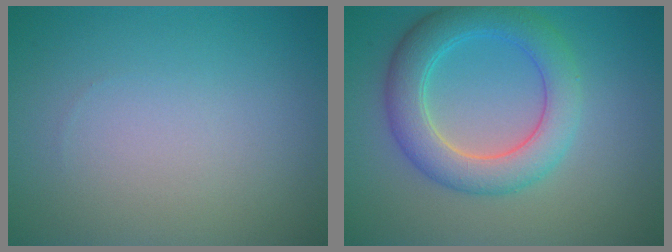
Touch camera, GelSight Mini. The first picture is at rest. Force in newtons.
{"total": 5.6, "press": 5.6, "slide": 0.2}